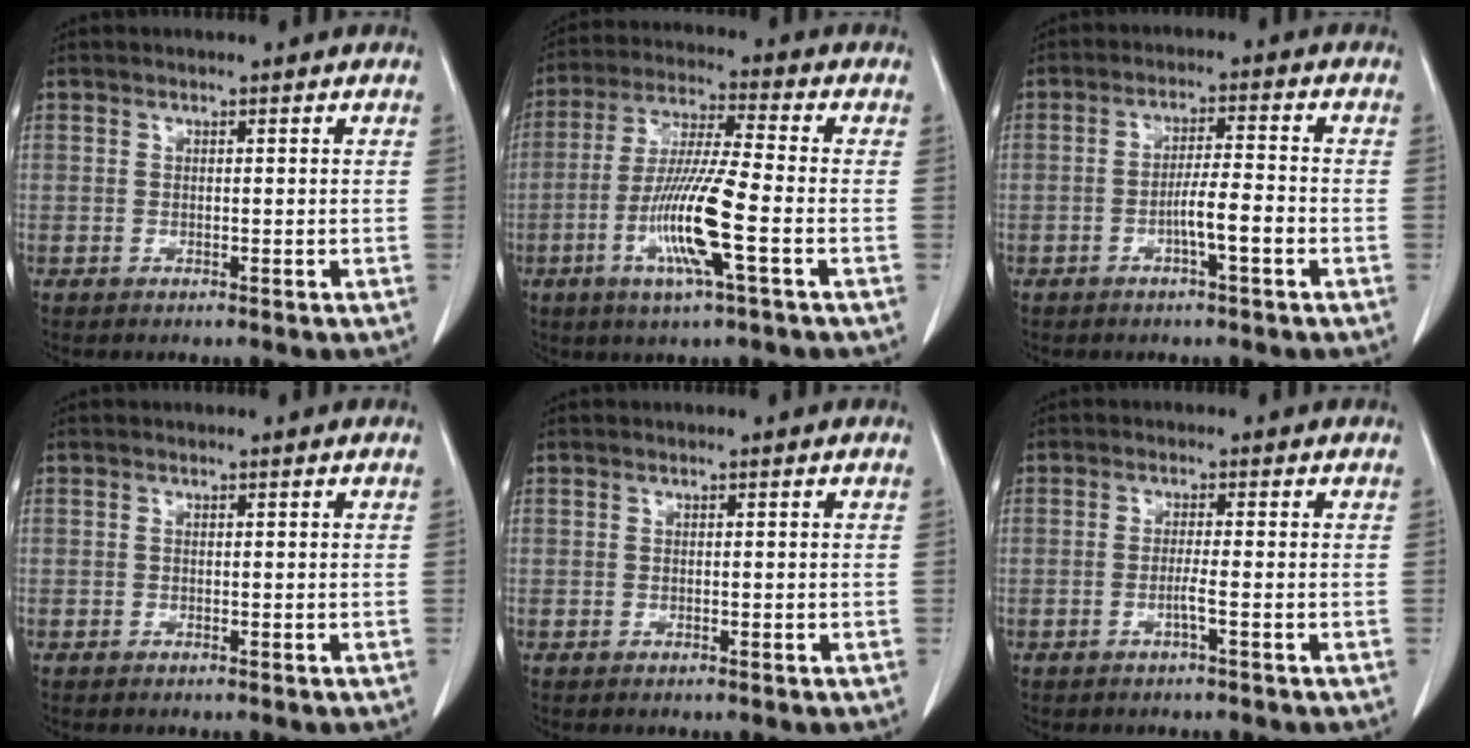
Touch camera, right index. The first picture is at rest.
{"total": 11.8, "force": [-3.9, 0.0, 11.2], "torque": [-0.225, -0.011, -0.078]}
{"total": 4.7, "force": [-2.0, 0.1, 4.3], "torque": [-0.074, 0.006, -0.037]}
{"total": 0.0}
{"total": 0.0}
{"total": 1.7, "force": [-0.9, -0.6, 1.4], "torque": [-0.026, 0.000, -0.020]}